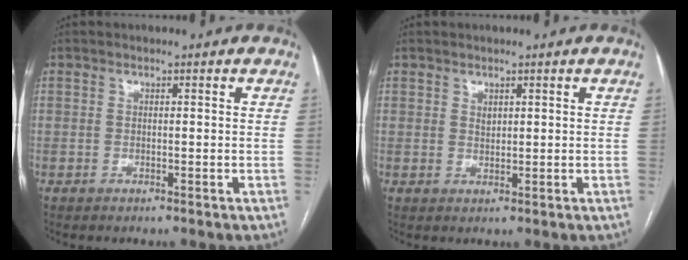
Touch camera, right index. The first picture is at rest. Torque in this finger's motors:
{"motor_torque": [0.00, 0.05, -0.01, 0.00]}